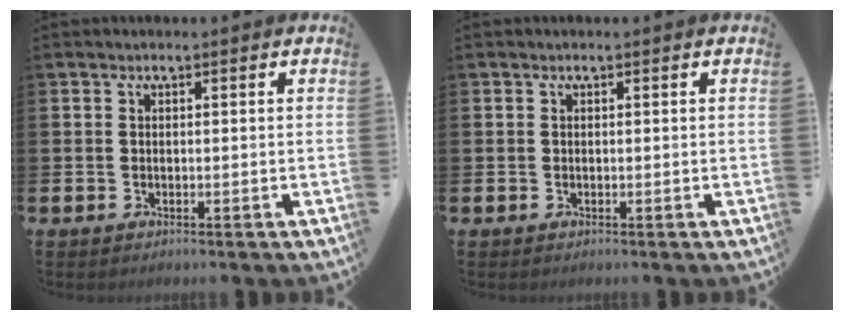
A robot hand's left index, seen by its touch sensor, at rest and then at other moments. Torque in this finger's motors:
{"motor_torque": [-1.02, -1.12, -0.74, 0.02]}